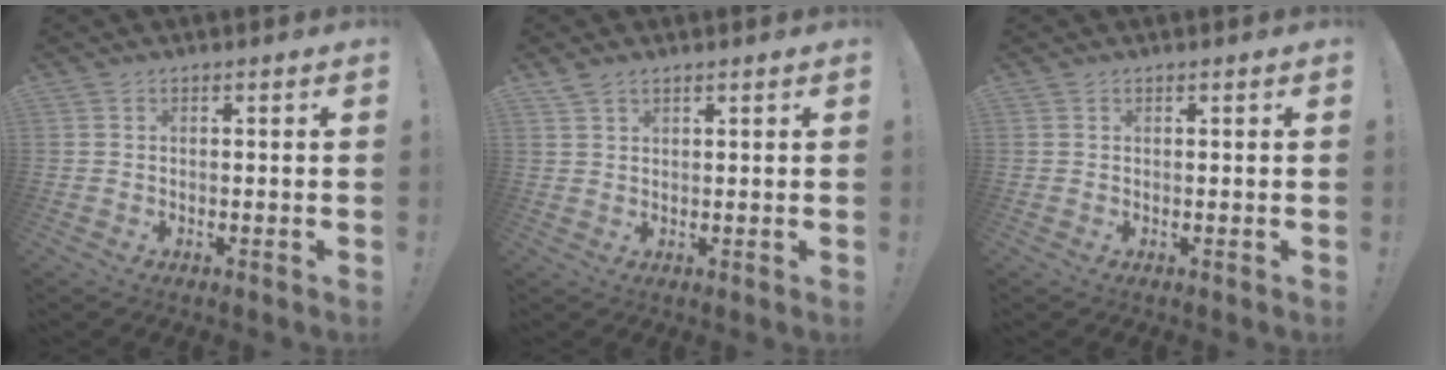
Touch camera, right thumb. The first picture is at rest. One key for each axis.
{"total": 2.6, "fx": 2.0, "fy": 1.1, "fz": 1.4, "tx": -0.028, "ty": -0.005, "tz": 0.037}
{"total": 0.0}